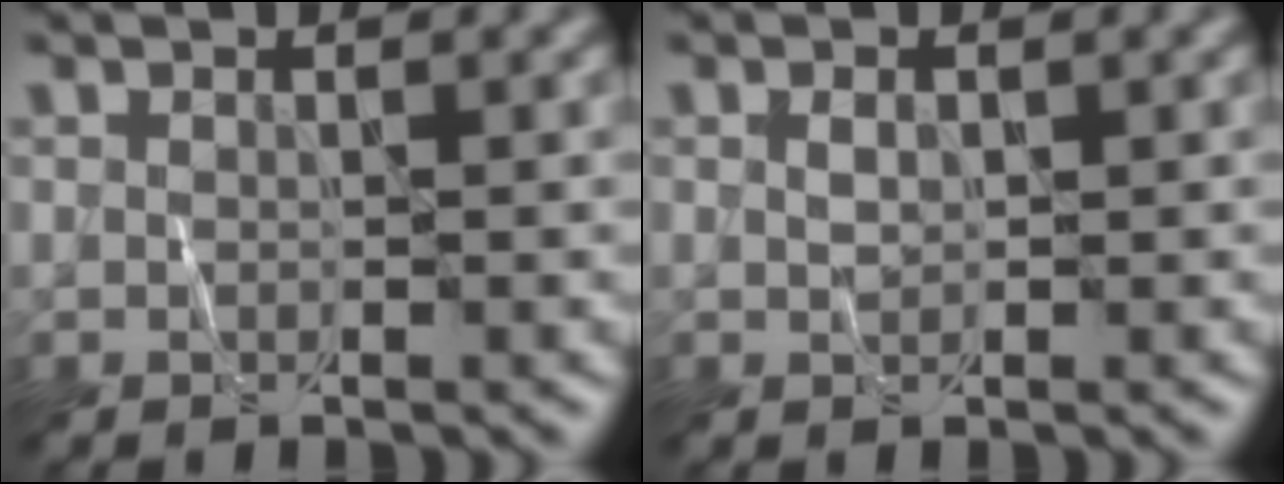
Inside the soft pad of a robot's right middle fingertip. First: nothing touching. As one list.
[{"total": 0.7, "force": [0.1, 0.4, 0.5], "torque": [-0.014, 0.001, 0.005]}]